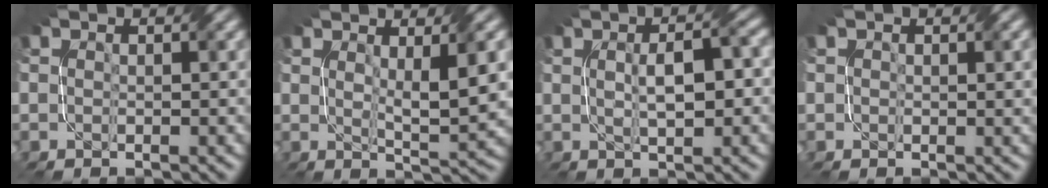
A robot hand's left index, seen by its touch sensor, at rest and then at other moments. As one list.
[{"total": 4.8, "force": [1.3, 1.0, 4.5], "torque": [-0.072, -0.008, 0.027]}, {"total": 4.5, "force": [0.6, 1.4, 4.3], "torque": [-0.062, 0.008, 0.005]}, {"total": 1.4, "force": [0.6, 0.8, 1.0], "torque": [-0.012, -0.001, 0.012]}]